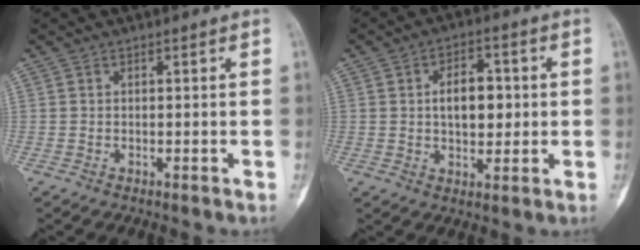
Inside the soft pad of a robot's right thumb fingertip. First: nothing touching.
{"total": 8.3, "force": [0.8, 5.1, 6.5], "torque": [-0.072, 0.008, 0.012]}